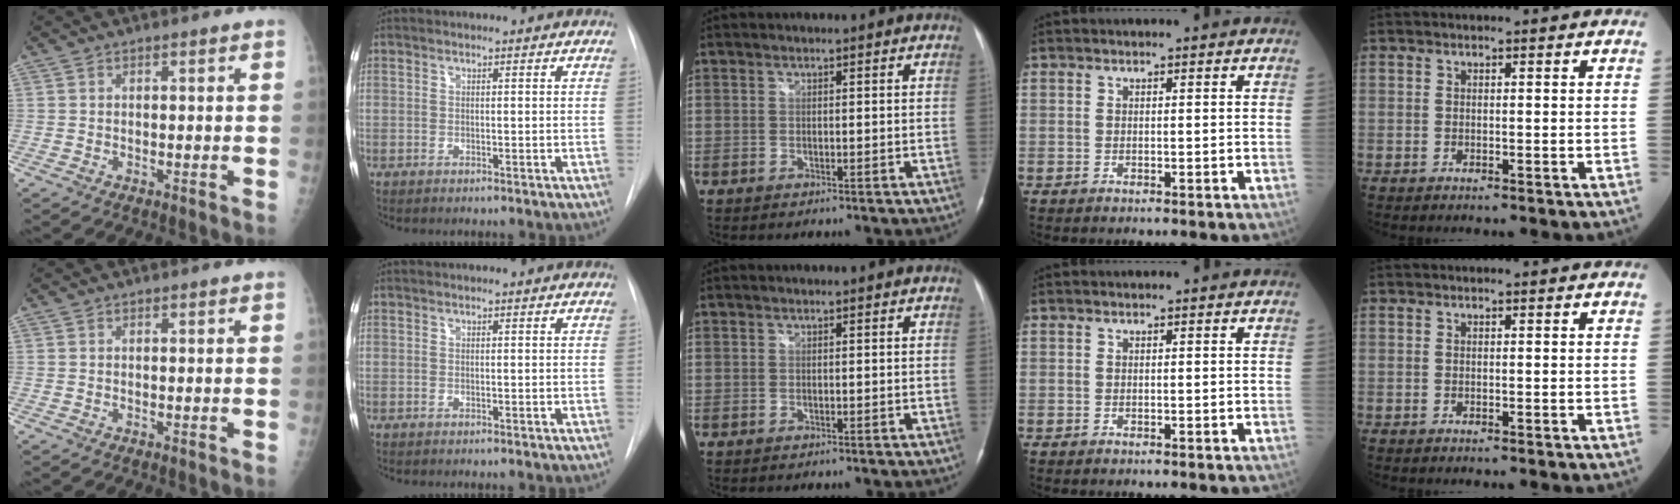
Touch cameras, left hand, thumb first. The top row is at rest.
{}